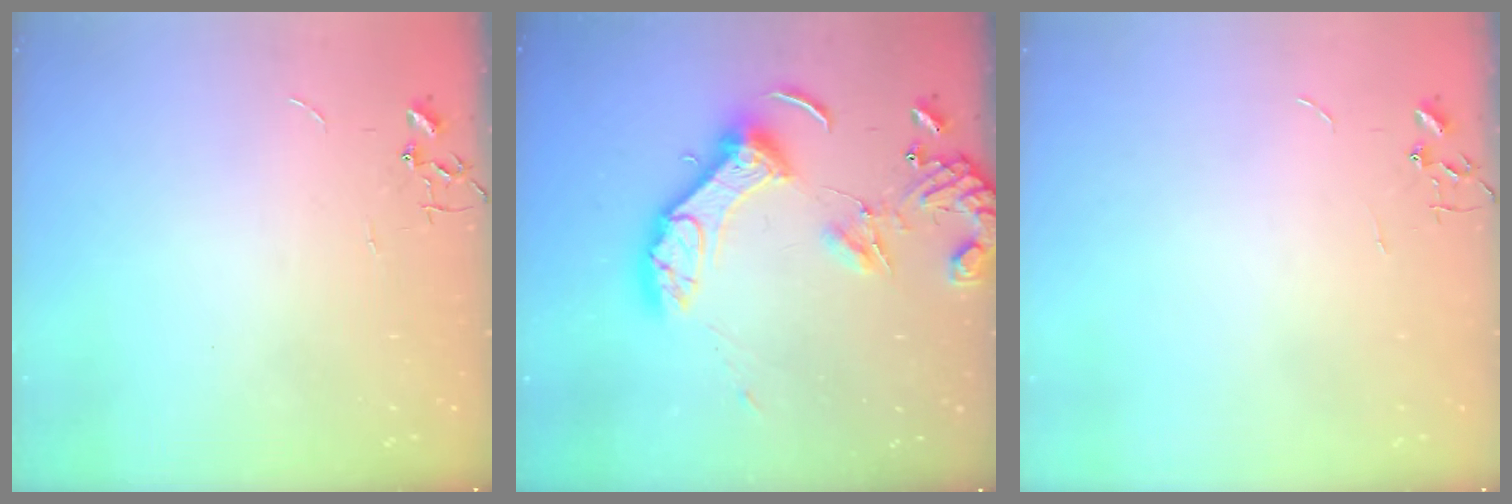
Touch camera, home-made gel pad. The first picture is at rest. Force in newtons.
{"total": 15.2, "press": 15.0, "slide": 2.2}
{"total": 0.0}